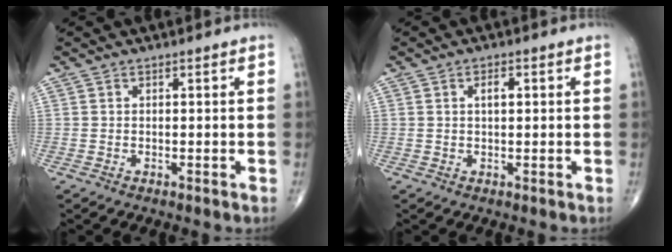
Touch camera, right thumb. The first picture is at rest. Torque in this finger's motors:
{"motor_torque": [-0.04, 0.97, 0.27, -0.02, 0.00]}